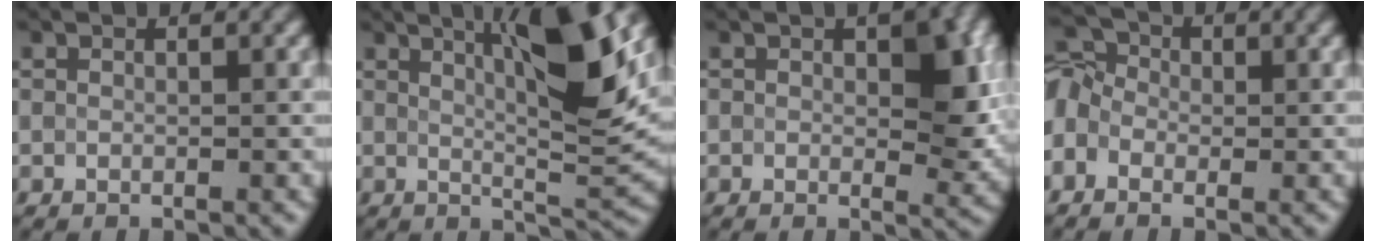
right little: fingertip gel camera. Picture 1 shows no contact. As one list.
[{"total": 8.1, "force": [3.2, 1.2, 7.4], "torque": [-0.105, 0.001, 0.056]}, {"total": 5.2, "force": [0.5, 2.6, 4.4], "torque": [-0.048, -0.003, 0.008]}, {"total": 4.5, "force": [-1.3, 3.4, 2.5], "torque": [-0.058, 0.016, -0.035]}]